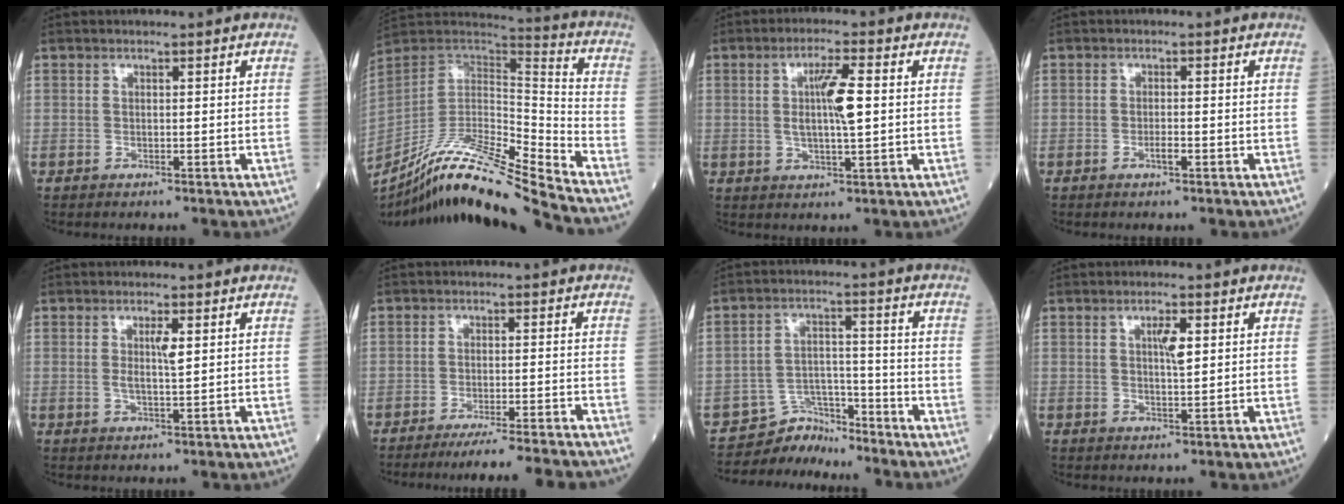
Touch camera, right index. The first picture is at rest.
{"total": 19.0, "force": [-16.8, -1.1, 8.8], "torque": [-0.167, 0.003, -0.304]}
{"total": 6.4, "force": [0.7, 0.7, 6.4], "torque": [-0.117, 0.003, 0.013]}
{"total": 1.4, "force": [-0.7, 0.3, 1.2], "torque": [-0.022, 0.001, -0.011]}
{"total": 2.8, "force": [0.7, 0.3, 2.7], "torque": [-0.052, -0.003, 0.012]}
{"total": 10.1, "force": [-9.3, -1.2, 3.7], "torque": [-0.027, -0.016, -0.136]}
{"total": 5.7, "force": [-5.4, 1.3, -1.3], "torque": [0.017, 0.026, -0.090]}
{"total": 3.0, "force": [0.9, 0.6, 2.8], "torque": [-0.050, 0.000, 0.016]}